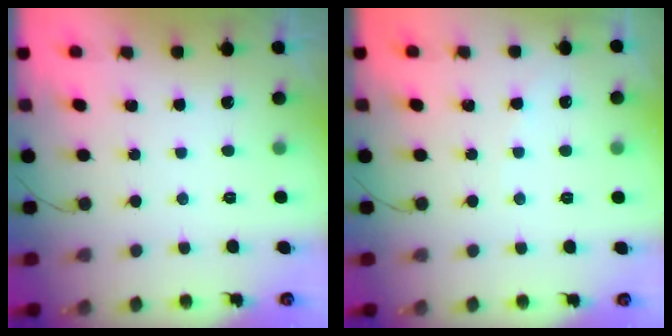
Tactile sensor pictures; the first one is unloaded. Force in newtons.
{"total": 2.5, "press": 2.5, "slide": 0.4}